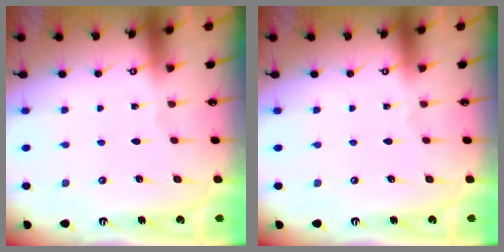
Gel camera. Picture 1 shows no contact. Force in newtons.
{"total": 0.0}